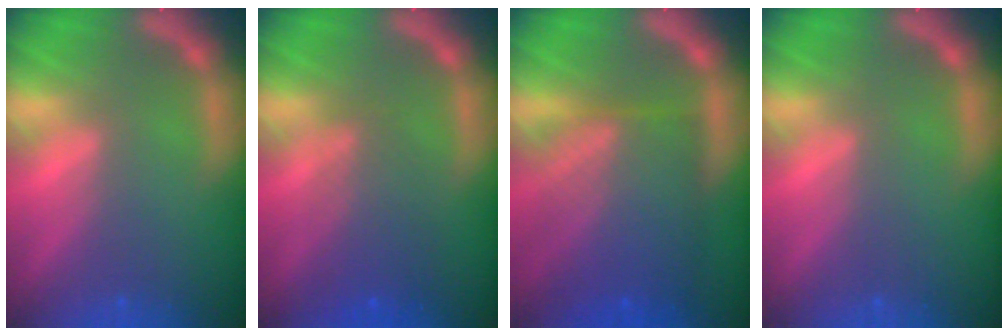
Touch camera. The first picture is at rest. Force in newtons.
{"total": 4.1}
{"total": 9.6}
{"total": 0.0}